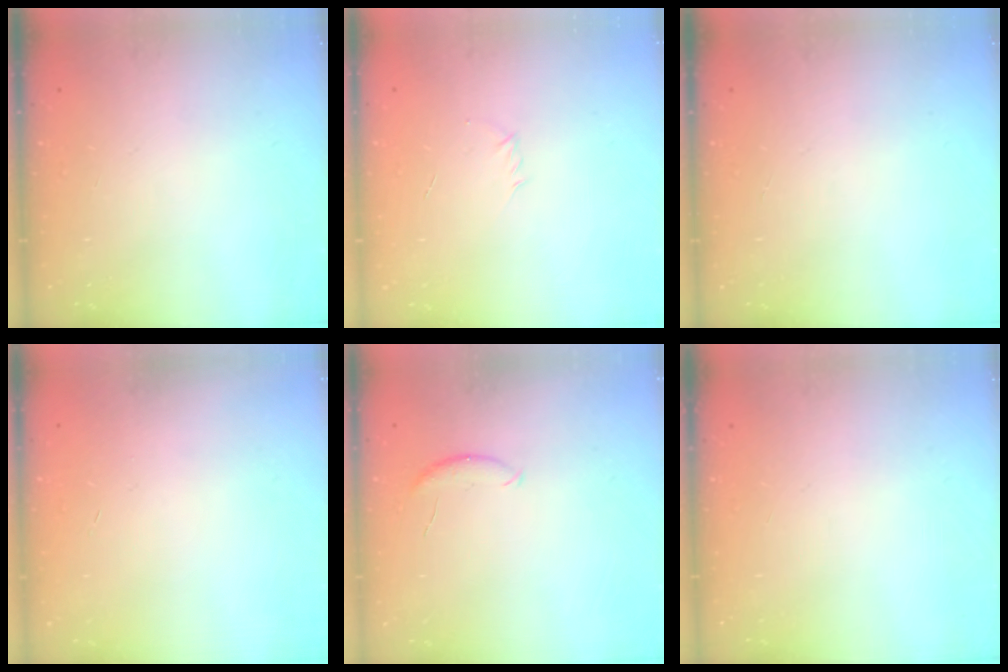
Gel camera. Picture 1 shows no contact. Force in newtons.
{"total": 2.9, "press": 2.8, "slide": 0.8}
{"total": 0.0}
{"total": 0.6, "press": 0.5, "slide": 0.2}
{"total": 5.5, "press": 5.5, "slide": 0.5}
{"total": 0.0}